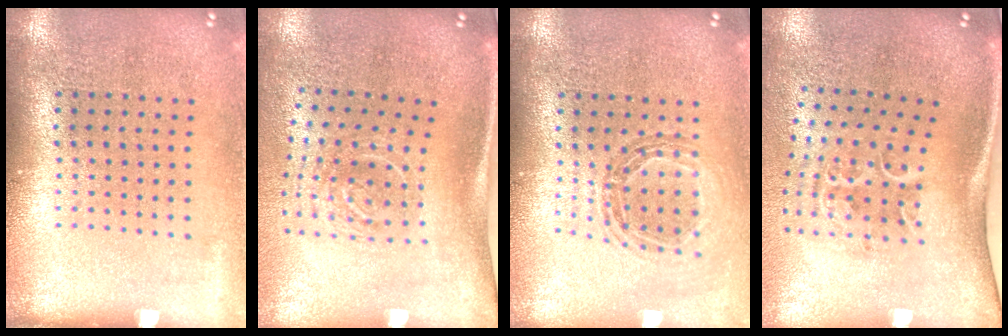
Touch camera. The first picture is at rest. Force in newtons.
{"total": 2.0, "press": 1.3, "slide": 1.5}
{"total": 0.9, "press": 0.9, "slide": 0.2}
{"total": 2.3, "press": 1.4, "slide": 1.9}